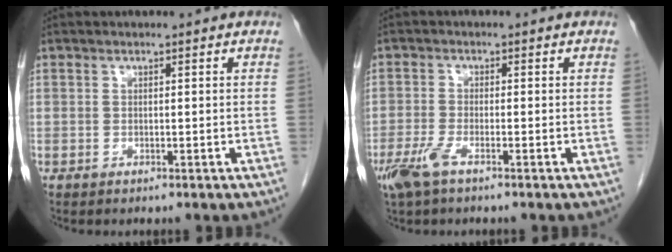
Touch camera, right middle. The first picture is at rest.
{"total": 3.9, "force": [-2.4, 0.7, 2.9], "torque": [-0.071, -0.009, -0.051]}